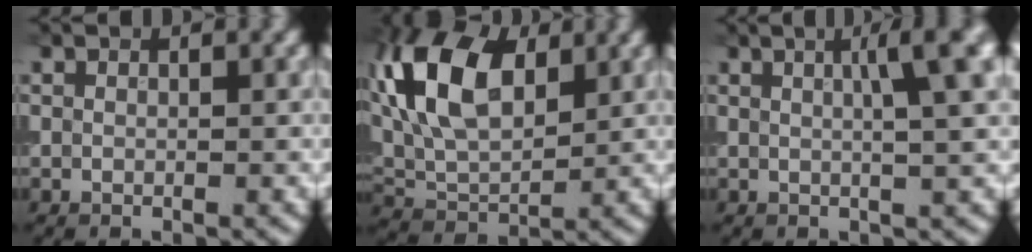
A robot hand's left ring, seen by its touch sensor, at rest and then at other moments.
{"total": 11.4, "force": [3.6, 6.3, 8.8], "torque": [-0.194, 0.026, 0.058]}
{"total": 5.5, "force": [1.5, 1.1, 5.1], "torque": [-0.061, 0.012, 0.019]}